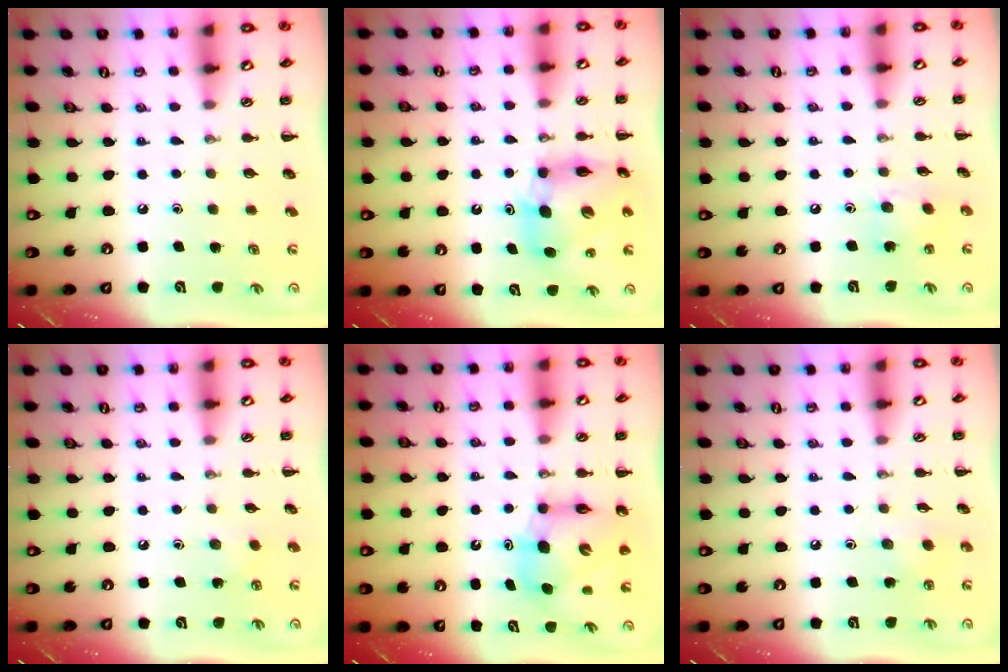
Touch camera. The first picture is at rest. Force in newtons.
{"total": 9.7, "press": 9.6, "slide": 1.7}
{"total": 6.1, "press": 6.0, "slide": 1.1}
{"total": 2.8, "press": 2.7, "slide": 0.8}
{"total": 7.7, "press": 7.4, "slide": 2.3}
{"total": 2.4, "press": 2.2, "slide": 0.9}